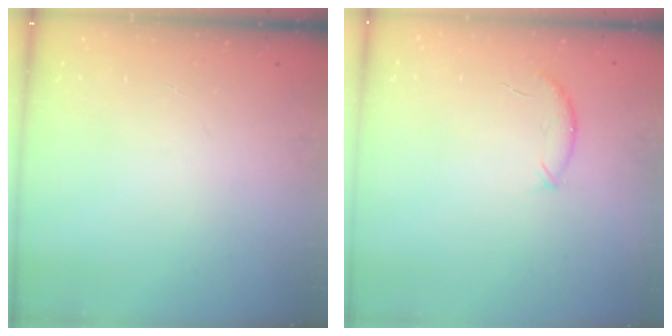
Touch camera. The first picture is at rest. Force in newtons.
{"total": 6.5, "press": 6.5, "slide": 1.0}